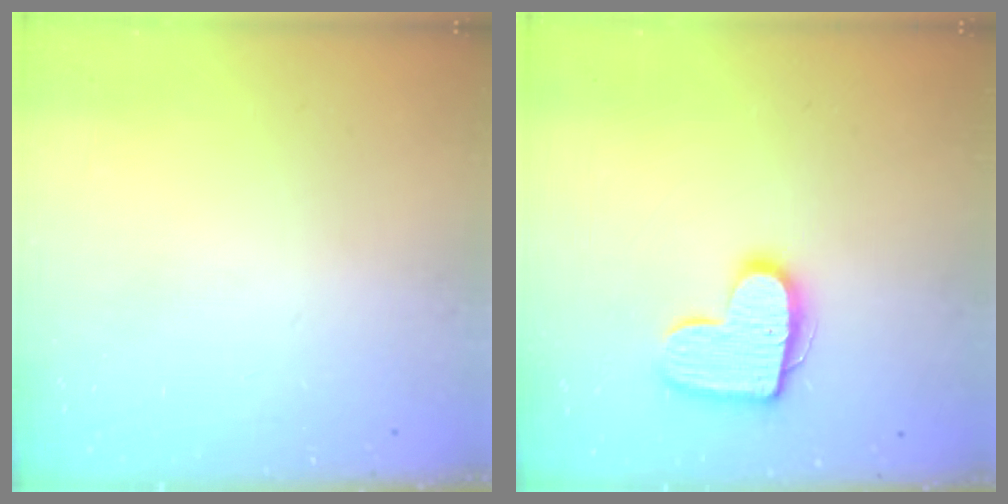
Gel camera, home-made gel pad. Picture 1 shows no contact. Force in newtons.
{"total": 12.8, "press": 12.8, "slide": 0.6}